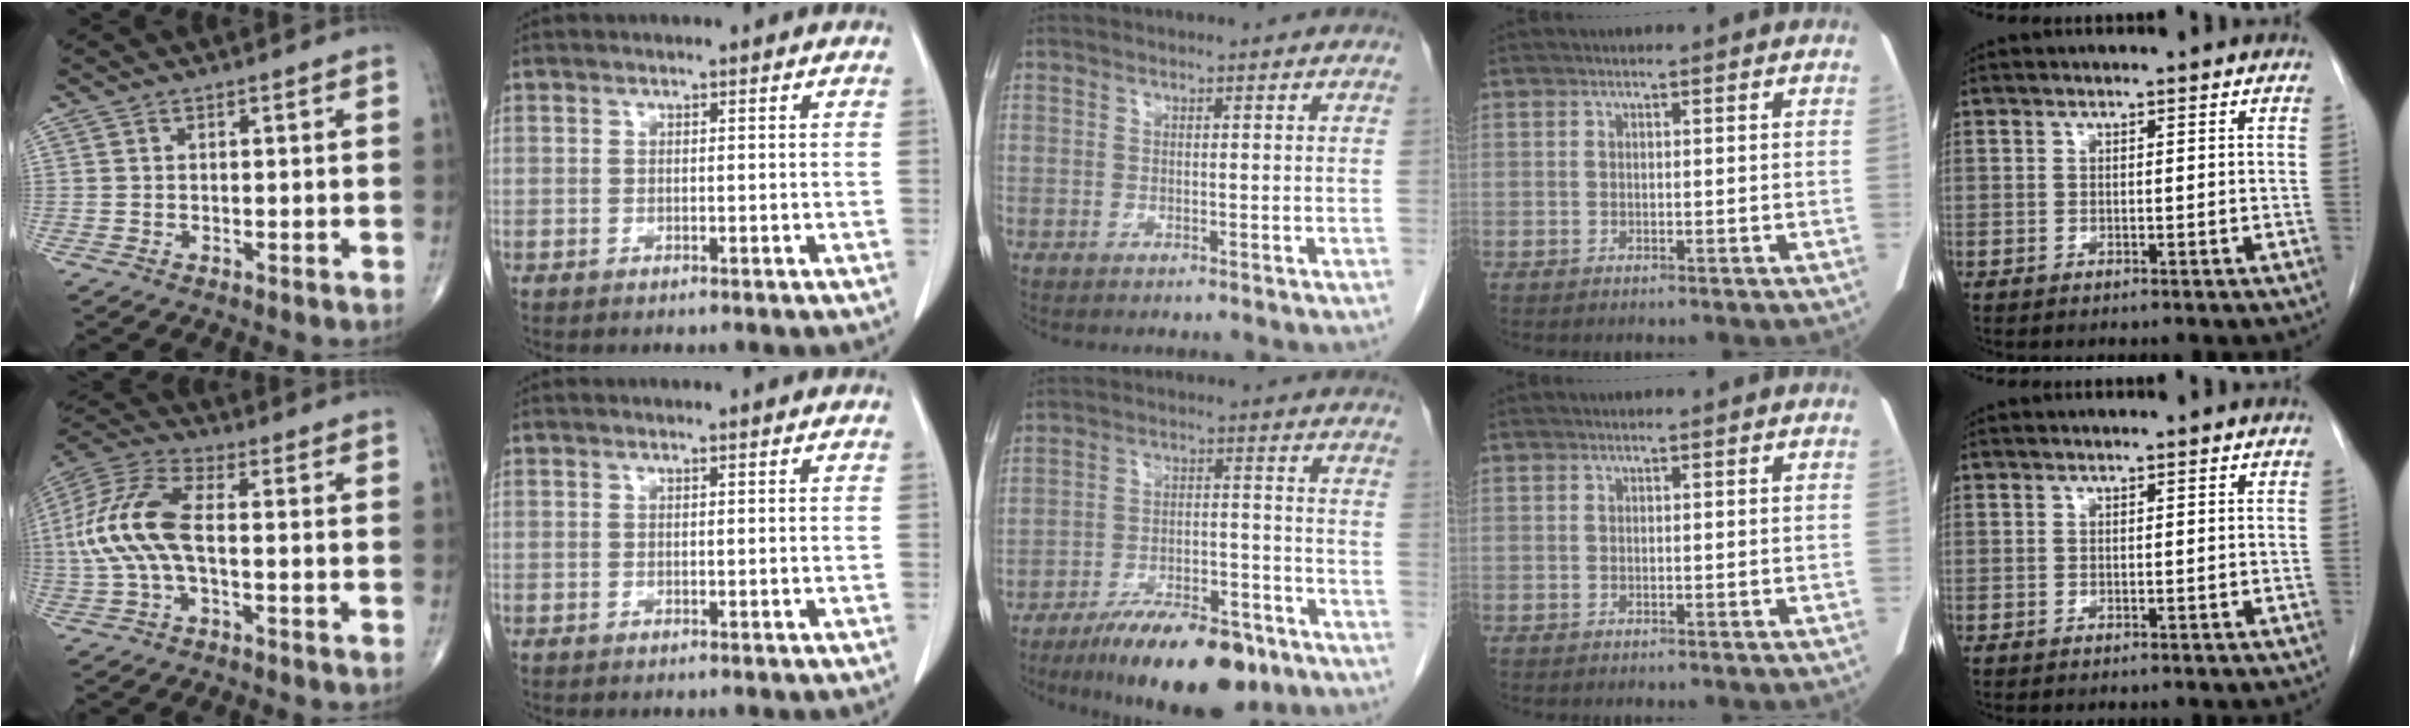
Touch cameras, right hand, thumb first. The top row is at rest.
{"thumb": {"total": 13.4, "force": [-0.8, 6.0, 12.0], "torque": [-0.277, 0.032, -0.020]}, "middle": {"total": 14.5, "force": [-10.6, 4.4, 8.8], "torque": [-0.128, 0.004, -0.171]}}